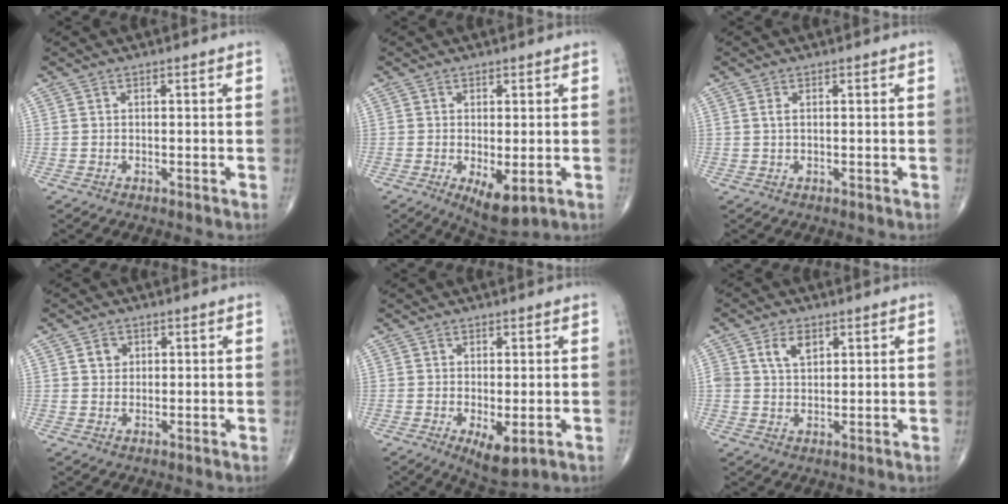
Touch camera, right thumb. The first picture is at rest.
{"total": 6.4, "force": [-1.6, 2.6, 5.6], "torque": [-0.090, -0.019, -0.017]}
{"total": 0.9, "force": [0.3, 0.3, 0.8], "torque": [-0.021, 0.004, 0.006]}
{"total": 2.7, "force": [0.9, 2.2, 1.1], "torque": [-0.005, -0.003, 0.014]}
{"total": 5.6, "force": [-1.5, 2.3, 4.9], "torque": [-0.081, -0.018, -0.015]}
{"total": 4.7, "force": [2.1, 3.0, 3.0], "torque": [-0.042, -0.007, 0.039]}